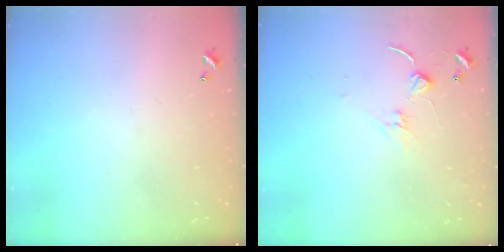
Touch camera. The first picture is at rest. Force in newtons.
{"total": 0.6, "press": 0.5, "slide": 0.3}